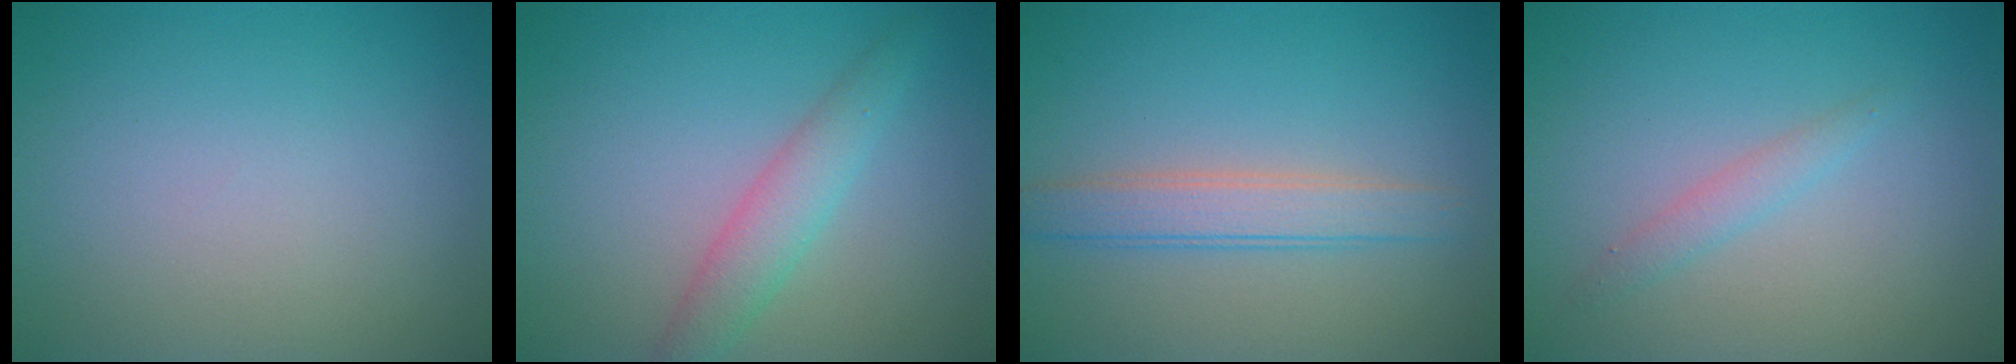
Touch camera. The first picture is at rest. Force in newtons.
{"total": 2.9, "press": 2.9, "slide": 0.1}
{"total": 3.0, "press": 3.0, "slide": 0.1}
{"total": 1.4, "press": 1.4, "slide": 0.1}